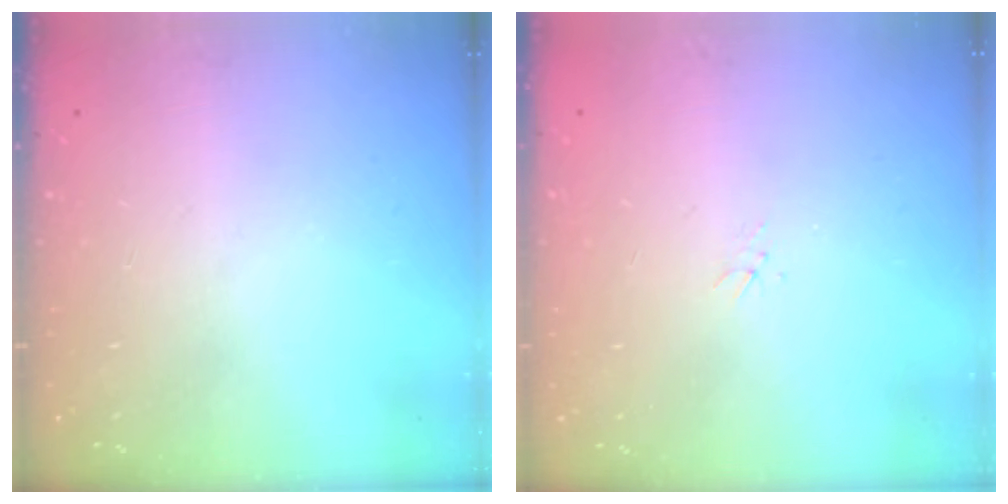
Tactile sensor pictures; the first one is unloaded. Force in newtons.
{"total": 1.5, "press": 1.5, "slide": 0.2}